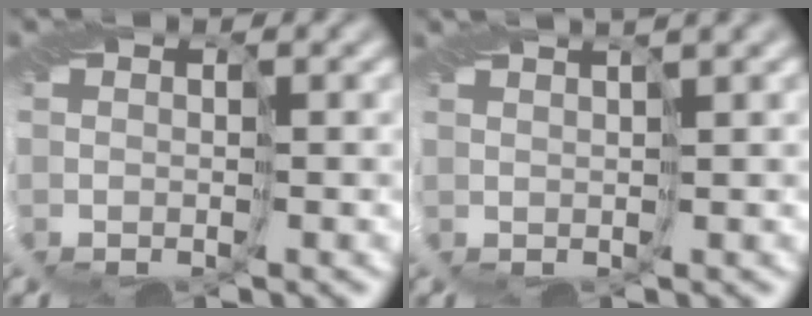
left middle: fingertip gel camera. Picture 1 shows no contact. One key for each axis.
{"total": 2.4, "fx": 1.8, "fy": 0.1, "fz": 1.6, "tx": -0.033, "ty": 0.006, "tz": 0.026}